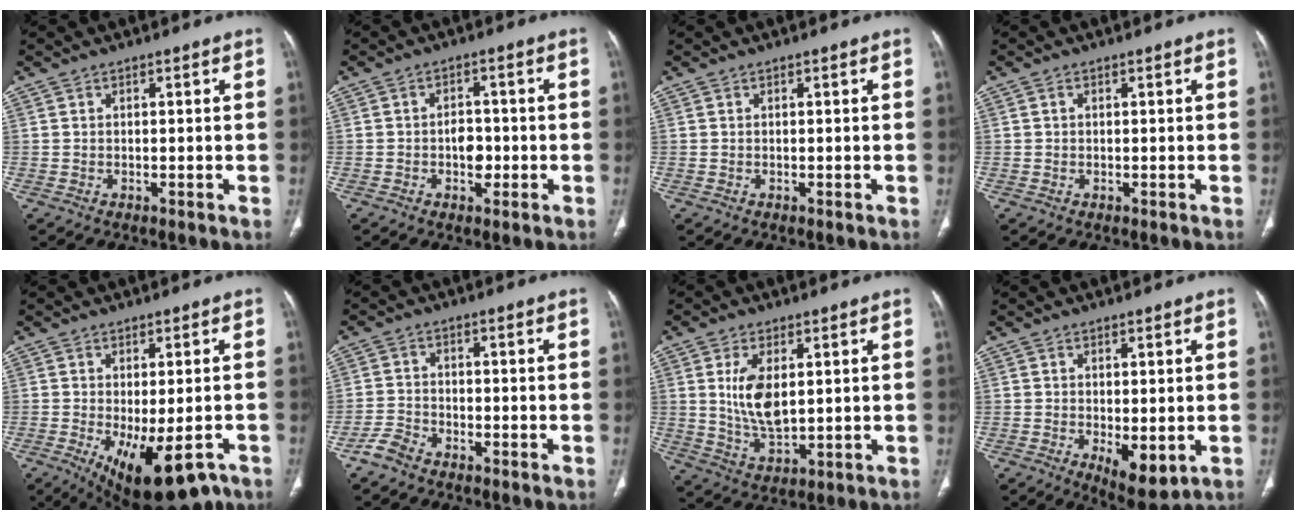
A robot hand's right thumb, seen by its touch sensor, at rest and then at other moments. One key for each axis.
{"total": 4.1, "fx": -1.0, "fy": 2.7, "fz": 2.9, "tx": -0.028, "ty": 0.011, "tz": -0.015}
{"total": 0.0}
{"total": 0.5, "fx": 0.1, "fy": 0.4, "fz": 0.3, "tx": -0.004, "ty": 0.001, "tz": 0.001}
{"total": 14.4, "fx": -7.2, "fy": 5.9, "fz": 11.0, "tx": -0.140, "ty": -0.011, "tz": -0.094}
{"total": 3.5, "fx": -2.8, "fy": 1.6, "fz": 1.3, "tx": -0.029, "ty": 0.014, "tz": -0.060}
{"total": 8.9, "fx": 1.8, "fy": 4.5, "fz": 7.4, "tx": -0.139, "ty": -0.017, "tz": 0.046}
{"total": 6.9, "fx": -1.5, "fy": 3.0, "fz": 6.0, "tx": -0.084, "ty": -0.020, "tz": -0.012}